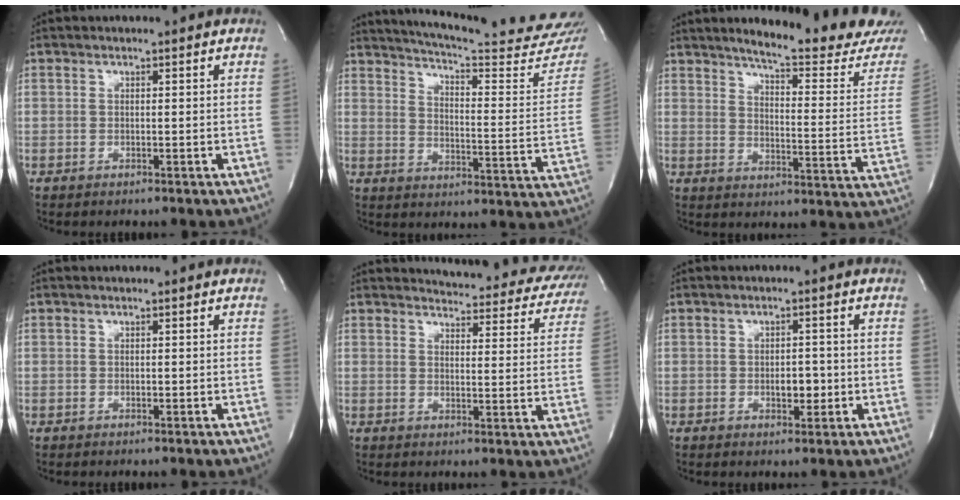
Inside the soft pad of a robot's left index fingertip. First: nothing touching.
{"total": 25.3, "force": [23.5, 1.3, 9.2], "torque": [-0.142, -0.115, 0.281]}
{"total": 17.4, "force": [16.2, -0.5, 6.5], "torque": [-0.093, -0.107, 0.187]}
{"total": 0.8, "force": [-0.8, 0.0, -0.1], "torque": [0.004, -0.008, -0.014]}
{"total": 17.7, "force": [17.0, 4.0, 3.1], "torque": [-0.015, -0.076, 0.166]}
{"total": 2.9, "force": [-1.3, 1.5, 2.1], "torque": [-0.029, -0.007, -0.017]}